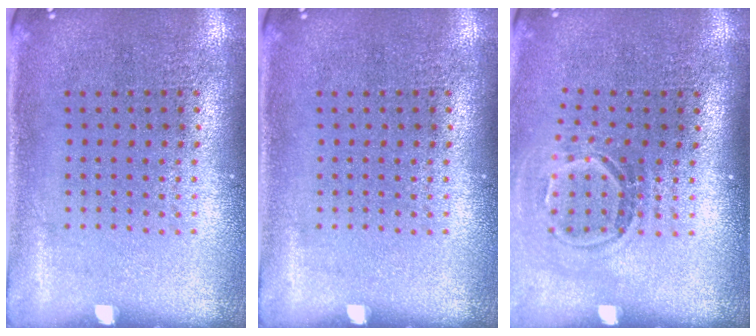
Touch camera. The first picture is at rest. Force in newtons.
{"total": 0.0}
{"total": 1.7, "press": 1.2, "slide": 1.2}